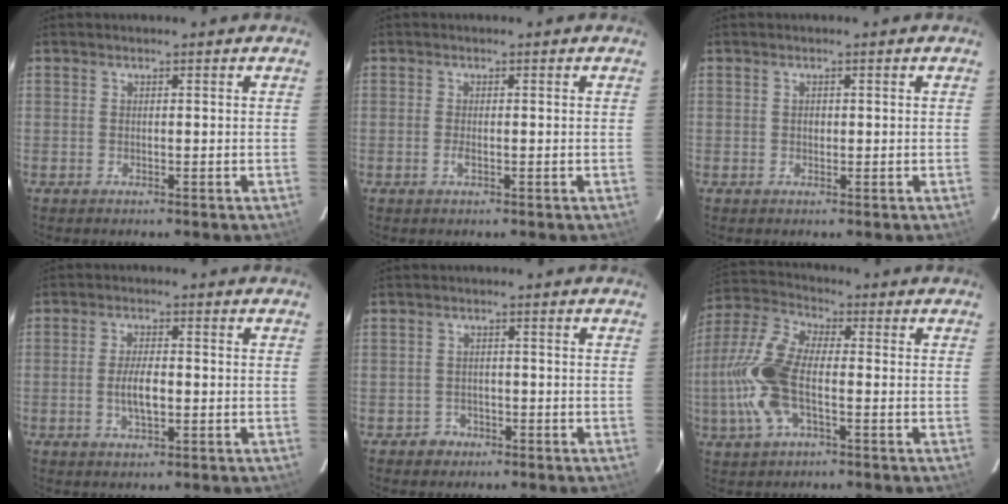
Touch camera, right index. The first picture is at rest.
{"total": 1.4, "force": [-0.5, 0.4, 1.2], "torque": [-0.026, -0.002, -0.009]}
{"total": 0.8, "force": [0.1, 0.7, 0.3], "torque": [-0.004, 0.003, 0.002]}
{"total": 5.0, "force": [-1.0, 1.7, 4.5], "torque": [-0.089, -0.002, -0.016]}
{"total": 3.1, "force": [-1.6, 2.7, 0.0], "torque": [-0.006, 0.013, -0.023]}
{"total": 13.9, "force": [-2.5, 6.2, 12.1], "torque": [-0.277, 0.009, -0.057]}